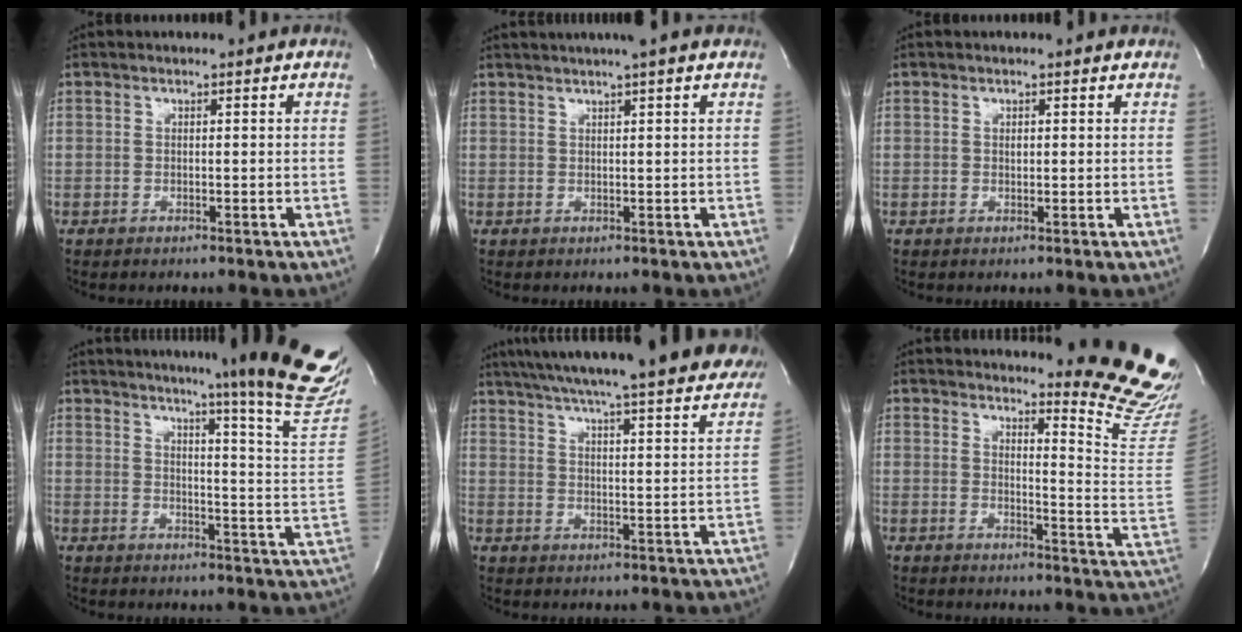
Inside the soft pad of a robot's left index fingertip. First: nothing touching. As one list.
[{"total": 5.3, "force": [4.2, -0.7, 3.1], "torque": [-0.047, 0.025, 0.060]}, {"total": 0.7, "force": [0.3, 0.4, 0.5], "torque": [-0.009, -0.002, 0.004]}, {"total": 25.1, "force": [20.7, -0.9, 14.2], "torque": [-0.181, -0.095, 0.244]}, {"total": 32.1, "force": [28.5, 3.1, 14.5], "torque": [-0.236, -0.043, 0.356]}, {"total": 13.3, "force": [12.8, -1.1, 3.7], "torque": [-0.042, -0.146, 0.135]}]